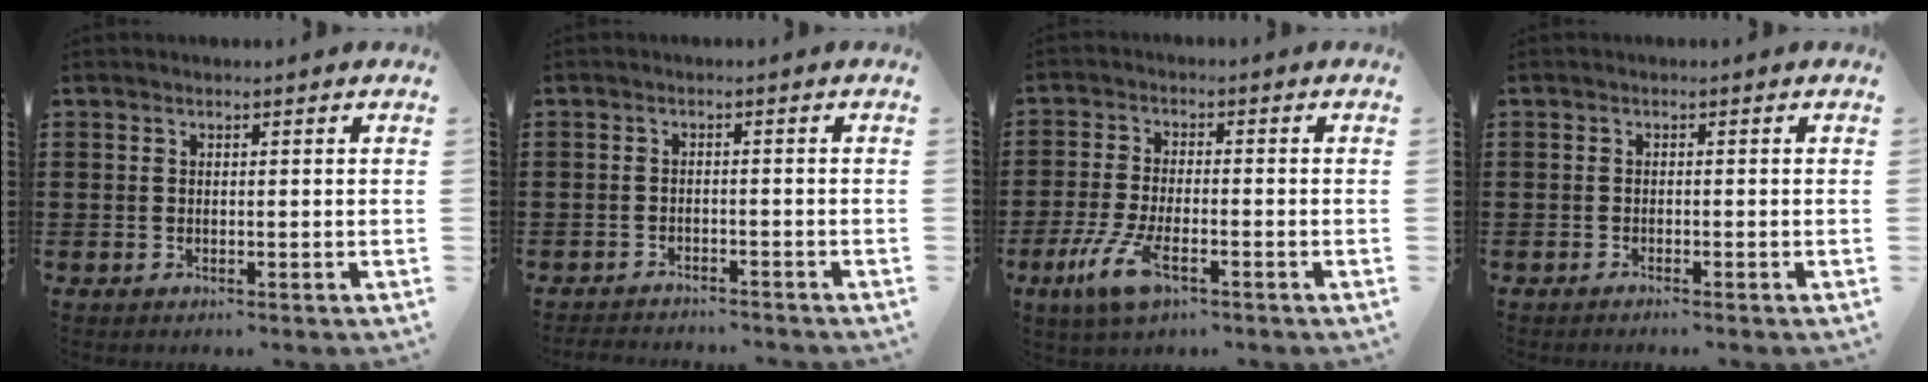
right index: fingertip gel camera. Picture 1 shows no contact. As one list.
[{"total": 2.1, "force": [-2.1, 0.0, -0.2], "torque": [-0.003, 0.000, -0.045]}, {"total": 6.9, "force": [-3.3, 2.2, 5.6], "torque": [-0.138, -0.017, -0.064]}, {"total": 0.8, "force": [-0.8, -0.2, 0.1], "torque": [-0.004, -0.003, -0.015]}]